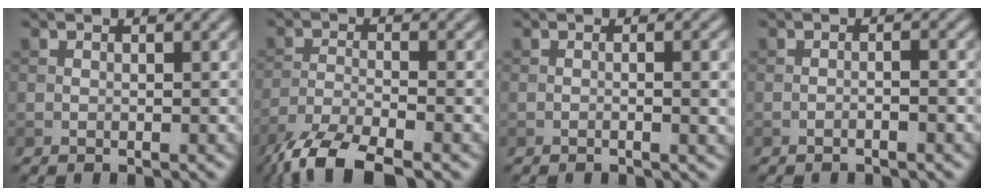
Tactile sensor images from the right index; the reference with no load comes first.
{"total": 7.0, "force": [-5.4, 1.6, 4.1], "torque": [-0.079, -0.011, -0.108]}
{"total": 3.0, "force": [-0.3, 0.8, 2.8], "torque": [-0.037, -0.002, -0.006]}
{"total": 1.1, "force": [-0.7, 0.1, 0.9], "torque": [-0.017, 0.004, -0.014]}